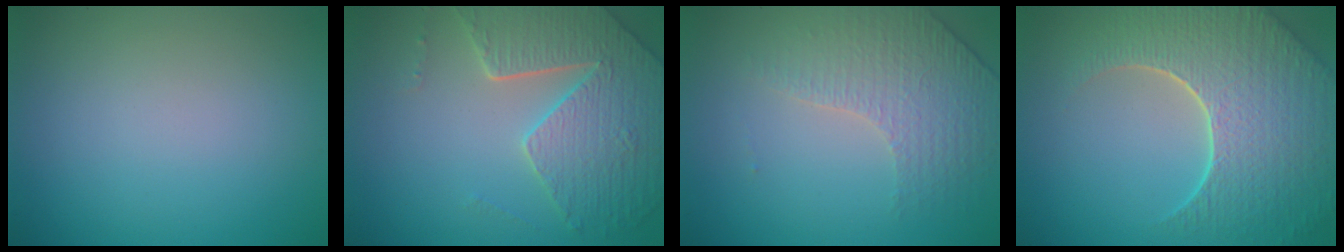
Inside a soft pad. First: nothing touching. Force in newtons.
{"total": 6.1, "press": 5.0, "slide": 3.4}
{"total": 4.4, "press": 3.1, "slide": 3.2}
{"total": 8.8, "press": 6.1, "slide": 6.4}